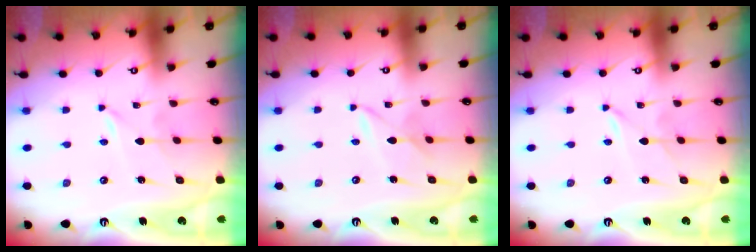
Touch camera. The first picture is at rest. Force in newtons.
{"total": 2.7, "press": 2.7, "slide": 0.4}
{"total": 1.1, "press": 1.1, "slide": 0.1}